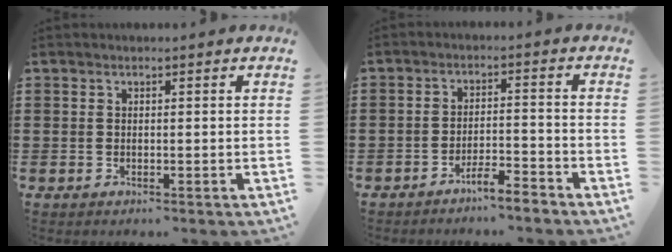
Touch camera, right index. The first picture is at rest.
{"total": 4.0, "force": [-3.8, -0.1, 1.4], "torque": [-0.026, 0.001, -0.074]}